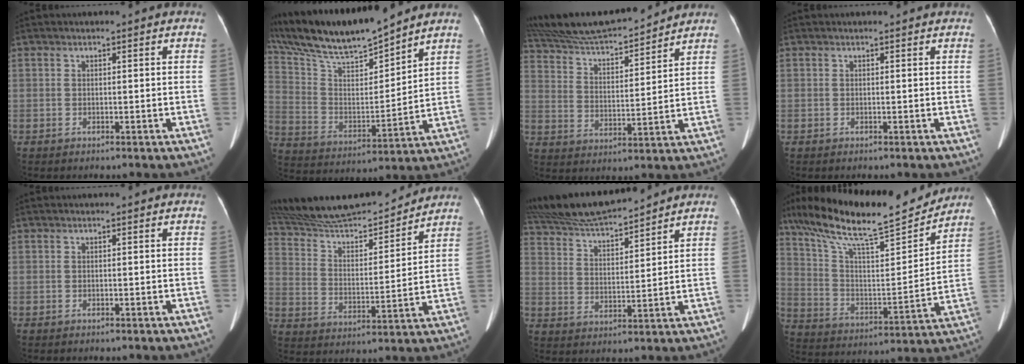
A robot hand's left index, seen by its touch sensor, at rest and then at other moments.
{"total": 17.9, "force": [16.1, 1.4, 7.7], "torque": [-0.160, 0.011, 0.297]}
{"total": 18.9, "force": [17.5, 2.2, 6.7], "torque": [-0.130, 0.022, 0.291]}
{"total": 1.3, "force": [1.2, 0.0, 0.3], "torque": [-0.009, 0.011, 0.015]}
{"total": 0.0}
{"total": 21.2, "force": [19.7, 3.0, 7.2], "torque": [-0.136, 0.004, 0.319]}
{"total": 14.6, "force": [13.6, 0.8, 5.3], "torque": [-0.107, 0.019, 0.246]}
{"total": 22.8, "force": [19.3, 2.6, 11.8], "torque": [-0.215, 0.009, 0.316]}